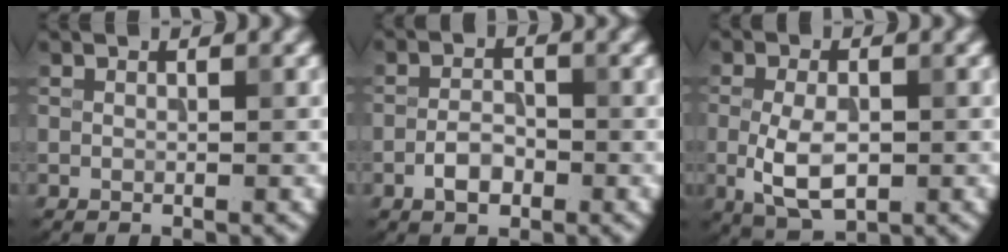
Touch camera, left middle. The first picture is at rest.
{"total": 2.5, "force": [-1.2, 1.3, 1.8], "torque": [-0.027, 0.006, -0.025]}
{"total": 4.8, "force": [-0.9, 2.5, 4.0], "torque": [-0.083, -0.007, -0.014]}